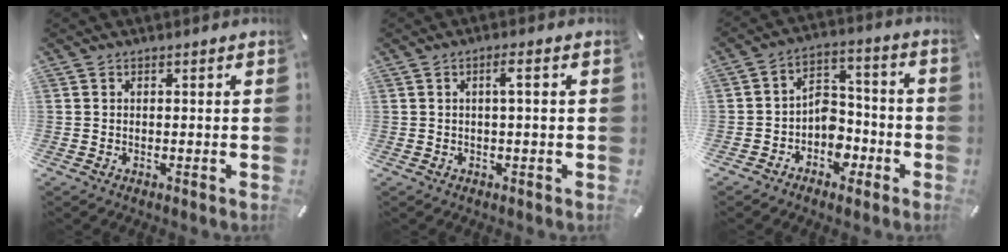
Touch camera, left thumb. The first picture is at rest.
{"total": 3.1, "force": [0.5, 0.2, 3.0], "torque": [-0.058, 0.003, 0.005]}
{"total": 7.8, "force": [-3.4, 6.3, 3.0], "torque": [-0.047, 0.024, -0.060]}